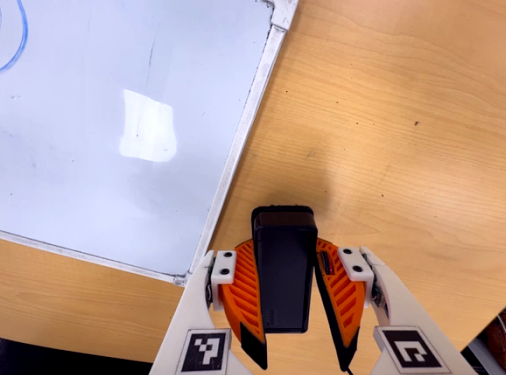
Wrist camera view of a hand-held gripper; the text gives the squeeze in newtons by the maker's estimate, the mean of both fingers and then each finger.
{"total": 9.7, "left": 7.8, "right": 11.6}